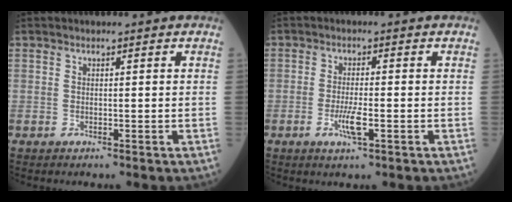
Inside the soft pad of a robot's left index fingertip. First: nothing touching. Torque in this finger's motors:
{"motor_torque": [-0.13, -0.03, 0.08, 0.03]}